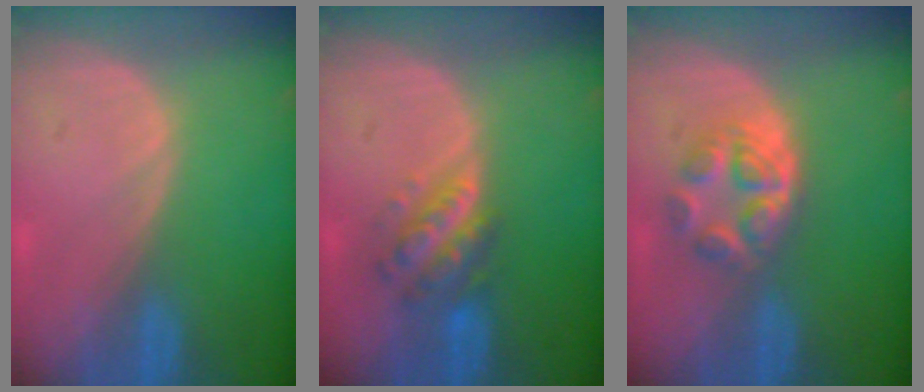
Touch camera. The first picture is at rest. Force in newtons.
{"total": 5.7, "press": 5.3, "slide": 2.3}
{"total": 6.0, "press": 5.2, "slide": 2.9}